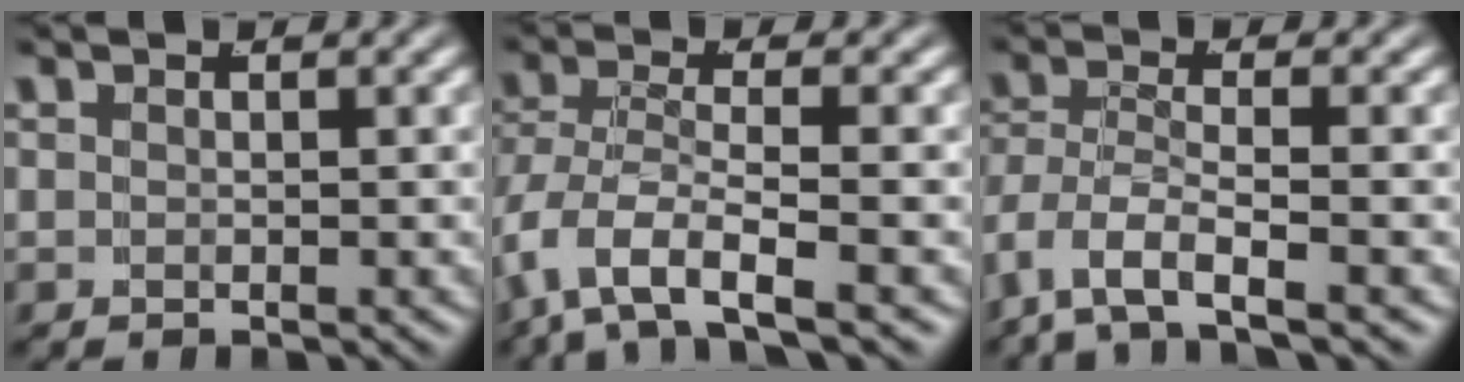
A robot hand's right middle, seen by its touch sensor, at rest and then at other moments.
{"total": 4.9, "force": [-2.2, 2.5, 3.6], "torque": [-0.114, -0.031, -0.021]}
{"total": 4.1, "force": [-2.0, 2.2, 2.8], "torque": [-0.095, -0.032, -0.018]}